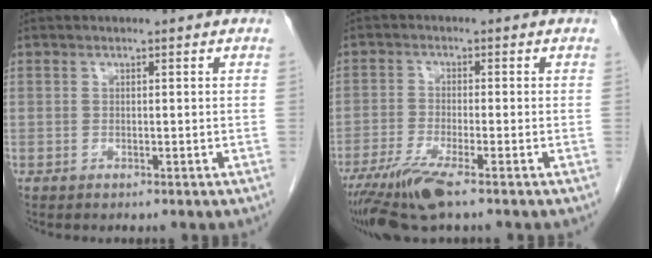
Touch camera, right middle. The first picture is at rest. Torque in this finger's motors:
{"motor_torque": [1.09, -0.86, 0.17, 0.08]}